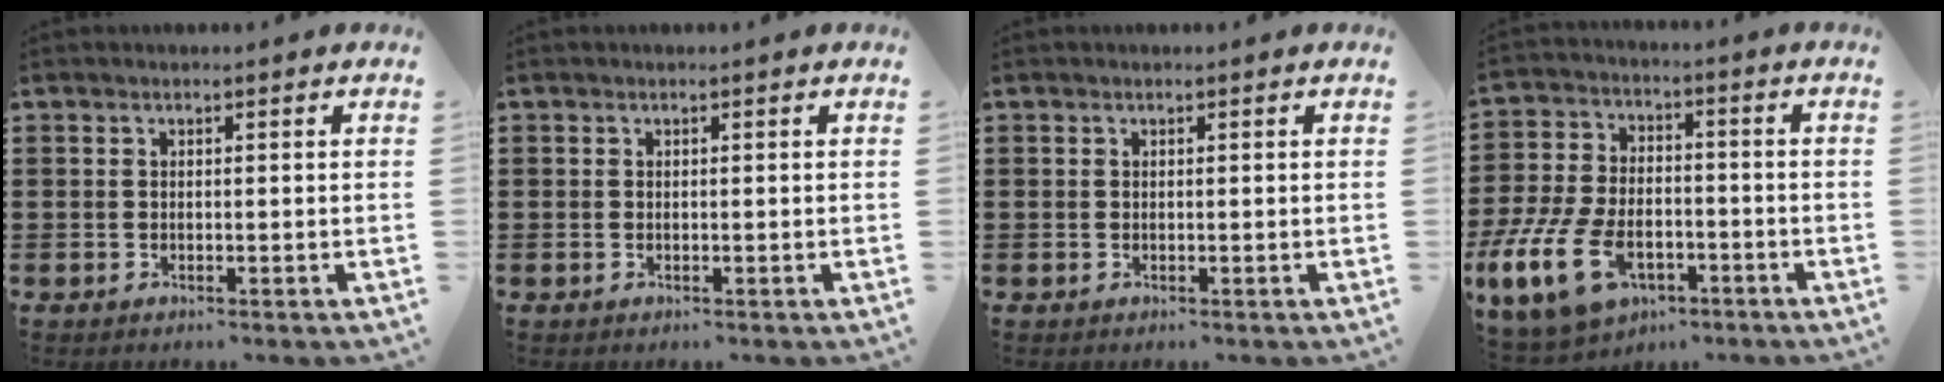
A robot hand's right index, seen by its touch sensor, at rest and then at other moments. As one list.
[{"total": 0.0}, {"total": 0.0}, {"total": 10.2, "force": [-4.8, 5.4, 7.2], "torque": [-0.167, 0.010, -0.090]}]